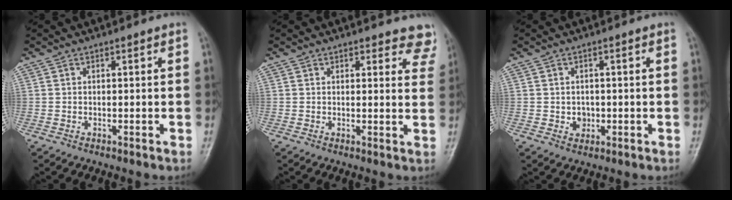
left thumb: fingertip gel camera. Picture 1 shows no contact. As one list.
[{"total": 6.4, "force": [5.8, 2.5, 1.4], "torque": [0.032, -0.027, 0.042]}, {"total": 2.3, "force": [-0.3, 2.1, 1.1], "torque": [-0.003, 0.003, 0.000]}]